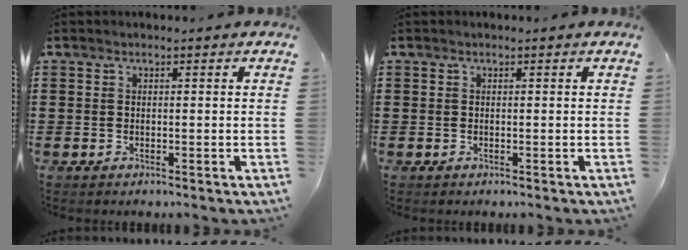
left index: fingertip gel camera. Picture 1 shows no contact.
{"total": 0.0}